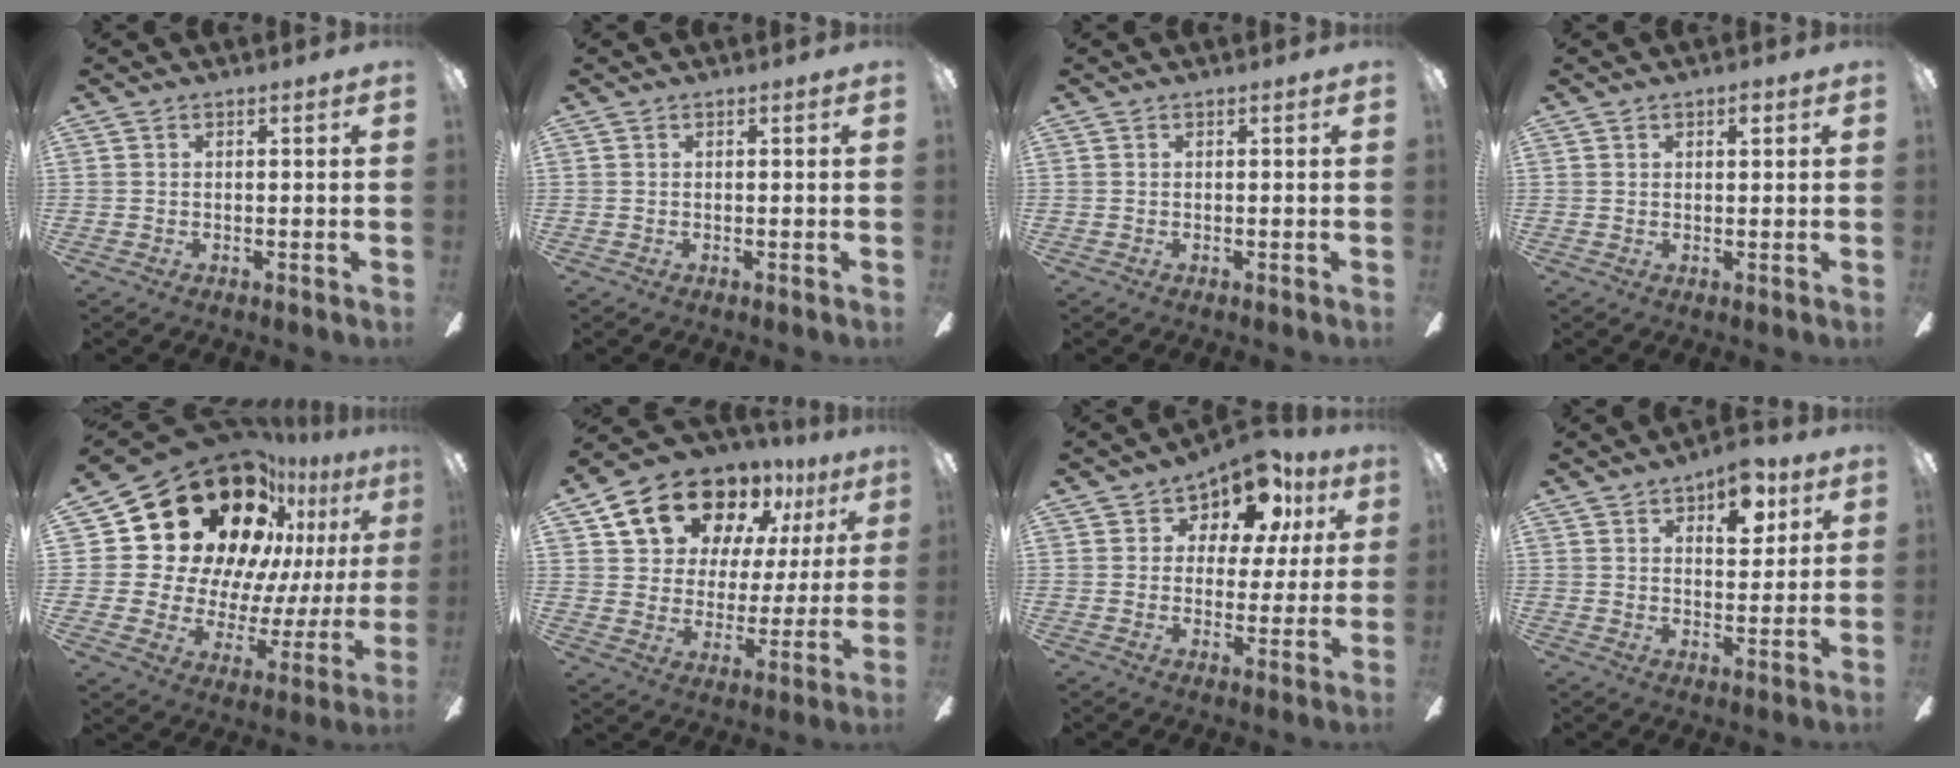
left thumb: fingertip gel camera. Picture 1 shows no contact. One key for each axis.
{"total": 0.0}
{"total": 0.0}
{"total": 1.8, "fx": 0.9, "fy": 1.1, "fz": 1.2, "tx": -0.009, "ty": -0.001, "tz": 0.012}
{"total": 30.7, "fx": 16.9, "fy": 19.0, "fz": 17.2, "tx": -0.294, "ty": -0.127, "tz": 0.345}
{"total": 18.1, "fx": 12.4, "fy": 11.0, "fz": 7.4, "tx": -0.135, "ty": -0.072, "tz": 0.225}
{"total": 10.7, "fx": 7.4, "fy": 6.0, "fz": 4.8, "tx": -0.081, "ty": -0.043, "tz": 0.133}
{"total": 9.0, "fx": 4.8, "fy": 5.0, "fz": 5.8, "tx": -0.065, "ty": -0.013, "tz": 0.078}